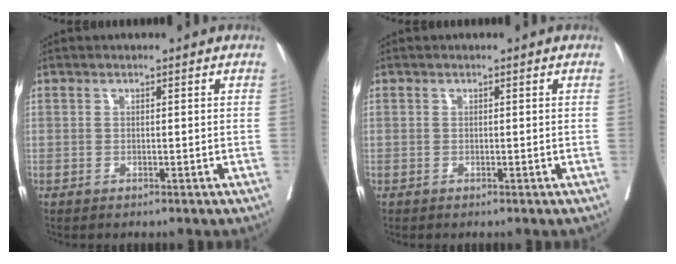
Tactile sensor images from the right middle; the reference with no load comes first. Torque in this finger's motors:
{"motor_torque": [-0.90, -0.35, 0.07, 0.01]}